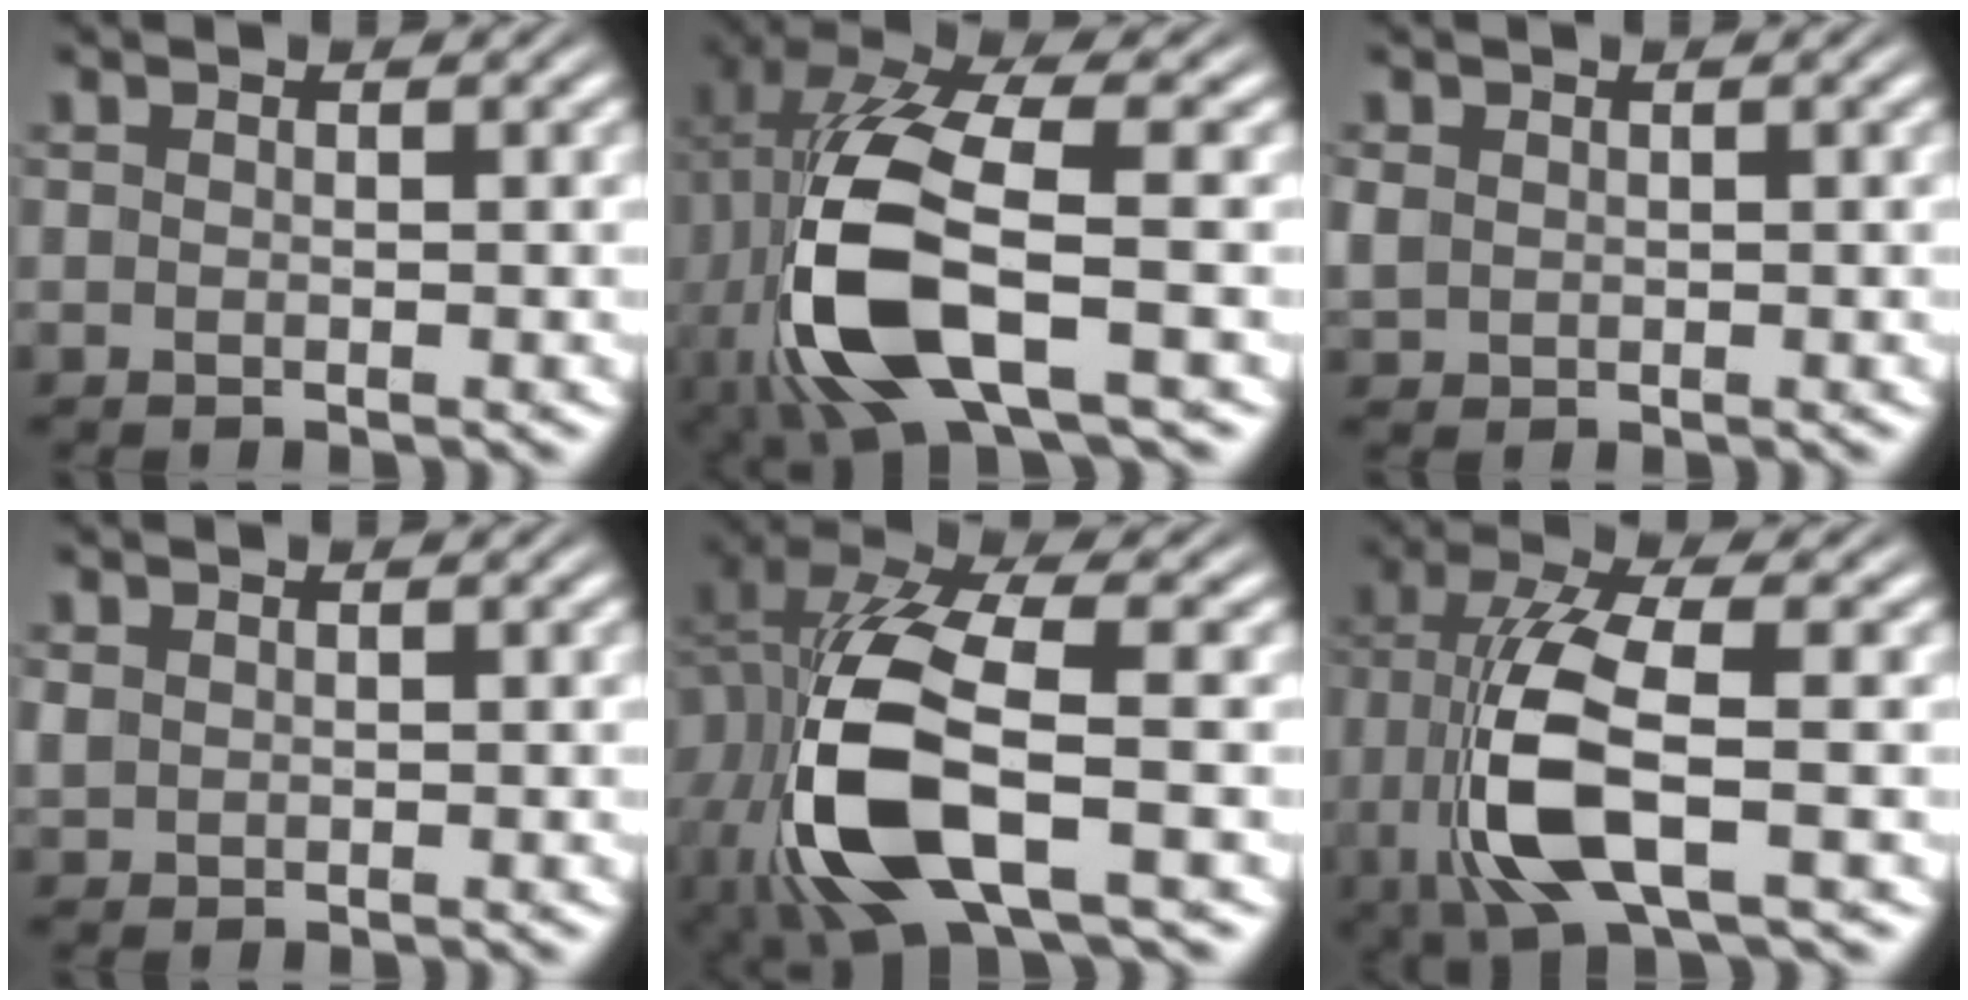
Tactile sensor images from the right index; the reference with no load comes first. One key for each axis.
{"total": 11.2, "fx": -2.0, "fy": 5.1, "fz": 9.8, "tx": -0.235, "ty": -0.035, "tz": -0.009}
{"total": 1.6, "fx": 0.2, "fy": 1.5, "fz": 0.6, "tx": -0.029, "ty": -0.011, "tz": 0.014}
{"total": 1.1, "fx": 0.3, "fy": 1.0, "fz": 0.4, "tx": -0.020, "ty": -0.008, "tz": 0.014}
{"total": 11.6, "fx": -1.8, "fy": 6.1, "fz": 9.7, "tx": -0.237, "ty": -0.041, "tz": -0.006}
{"total": 8.4, "fx": -0.9, "fy": 3.5, "fz": 7.6, "tx": -0.178, "ty": -0.026, "tz": 0.001}